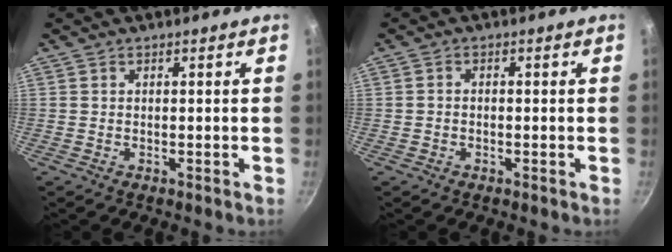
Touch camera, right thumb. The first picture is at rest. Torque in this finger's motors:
{"motor_torque": [-0.07, -0.44, 0.06, -0.19, -0.02]}